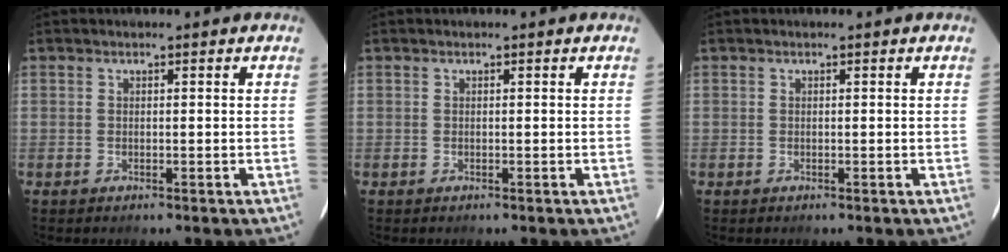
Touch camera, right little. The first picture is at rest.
{"total": 0.0}
{"total": 0.0}